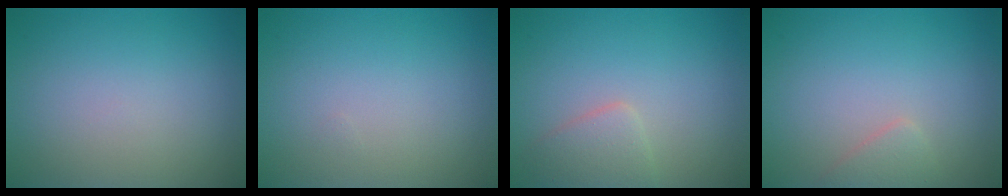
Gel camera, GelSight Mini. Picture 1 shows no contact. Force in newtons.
{"total": 0.0}
{"total": 2.2, "press": 2.2, "slide": 0.1}
{"total": 1.3, "press": 1.3, "slide": 0.1}